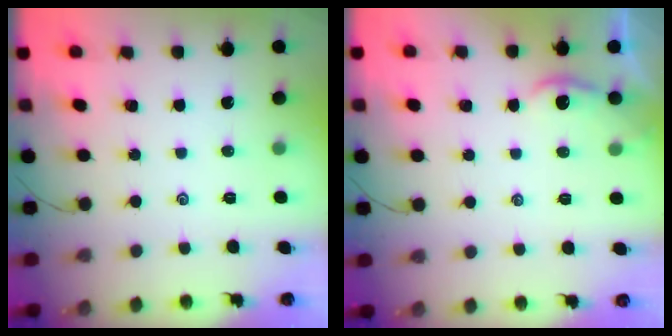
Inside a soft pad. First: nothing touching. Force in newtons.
{"total": 2.0, "press": 2.0, "slide": 0.1}